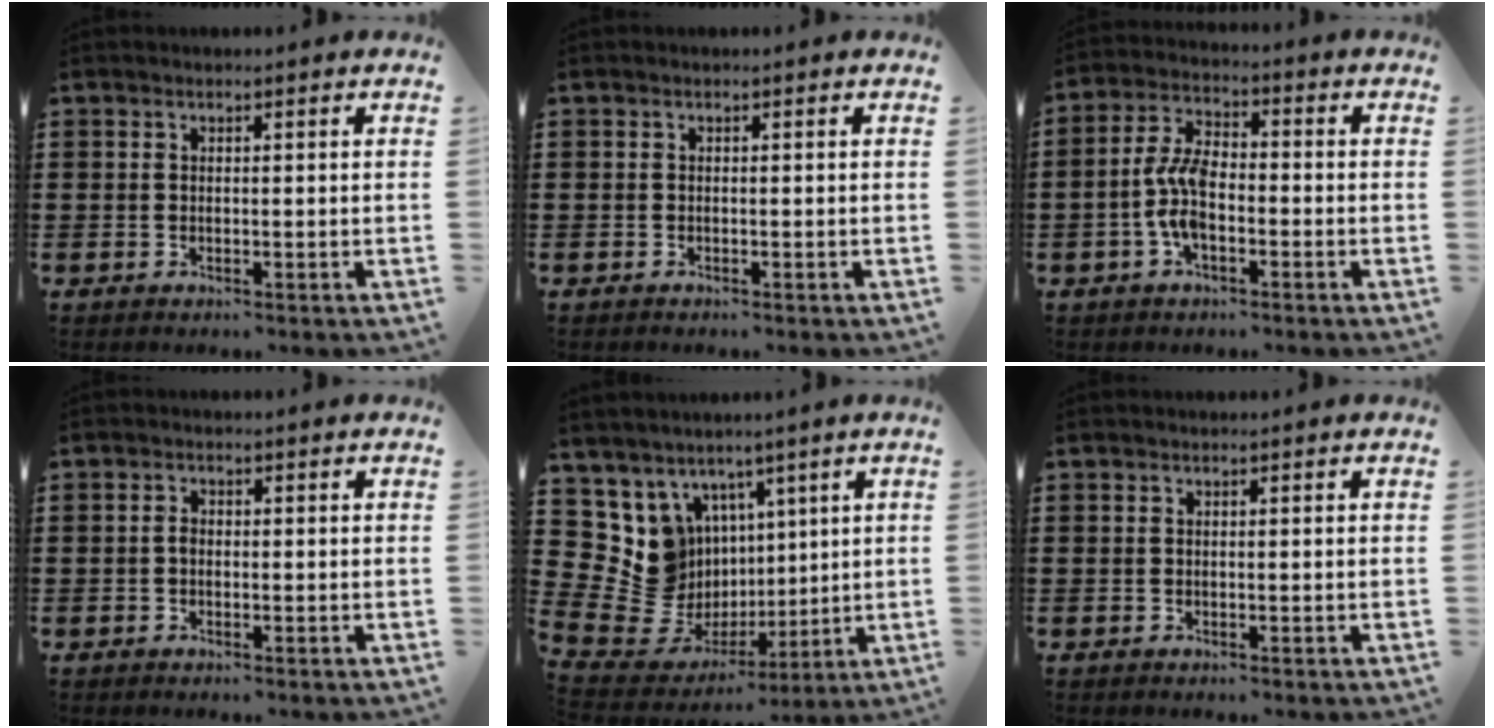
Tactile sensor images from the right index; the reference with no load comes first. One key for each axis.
{"total": 0.0}
{"total": 7.4, "fx": -1.9, "fy": 3.4, "fz": 6.3, "tx": -0.153, "ty": -0.003, "tz": -0.043}
{"total": 1.2, "fx": -0.3, "fy": 0.8, "fz": 0.9, "tx": -0.019, "ty": 0.001, "tz": -0.006}
{"total": 10.9, "fx": 1.3, "fy": 10.4, "fz": 2.7, "tx": -0.127, "ty": -0.033, "tz": 0.037}
{"total": 0.0}